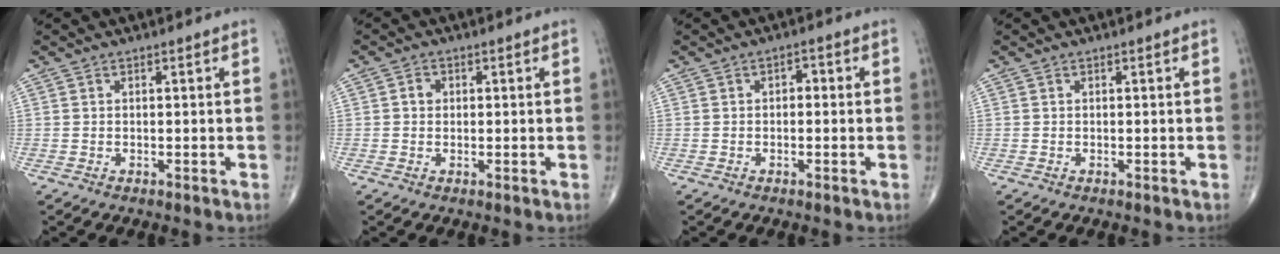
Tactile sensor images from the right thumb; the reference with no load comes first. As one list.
[{"total": 1.7, "force": [0.2, 1.5, 0.8], "torque": [-0.005, 0.004, 0.001]}, {"total": 2.0, "force": [0.1, 1.2, 1.6], "torque": [-0.018, 0.012, -0.003]}, {"total": 0.0}]